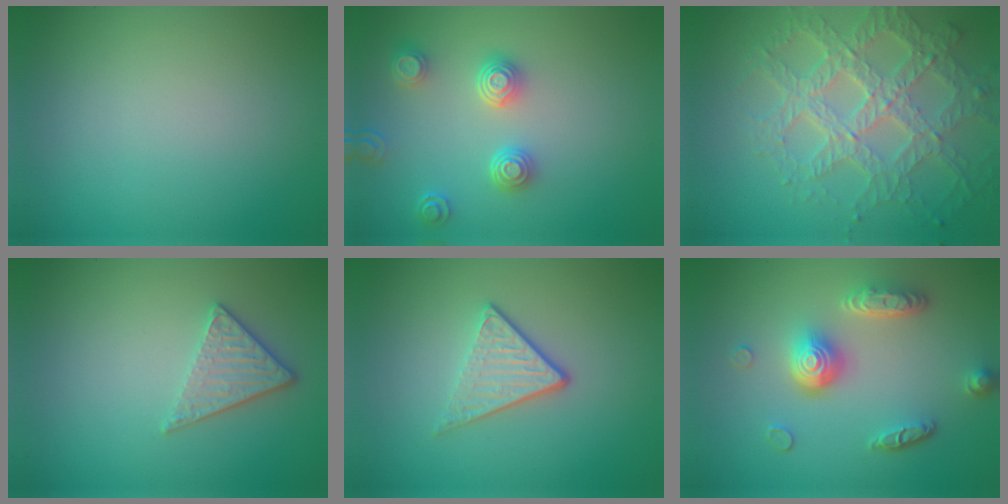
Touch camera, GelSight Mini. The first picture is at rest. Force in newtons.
{"total": 3.8, "press": 3.2, "slide": 2.1}
{"total": 7.8, "press": 5.6, "slide": 5.5}
{"total": 2.8, "press": 2.4, "slide": 1.3}
{"total": 3.2, "press": 2.5, "slide": 2.1}
{"total": 5.0, "press": 3.7, "slide": 3.3}